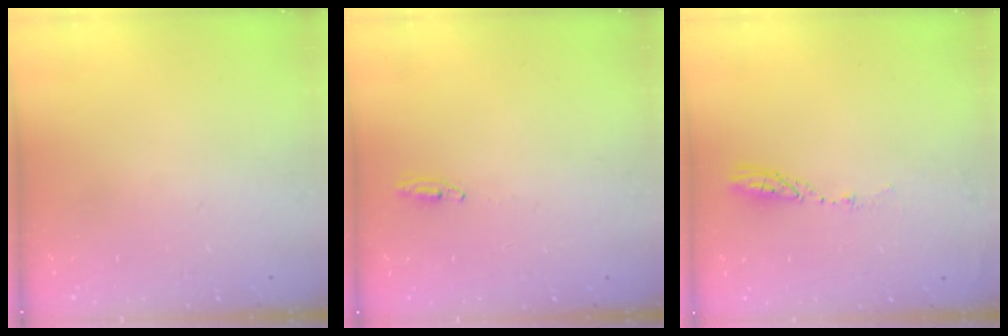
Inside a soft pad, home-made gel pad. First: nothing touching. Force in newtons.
{"total": 2.7, "press": 2.5, "slide": 1.0}
{"total": 3.8, "press": 3.8, "slide": 0.3}